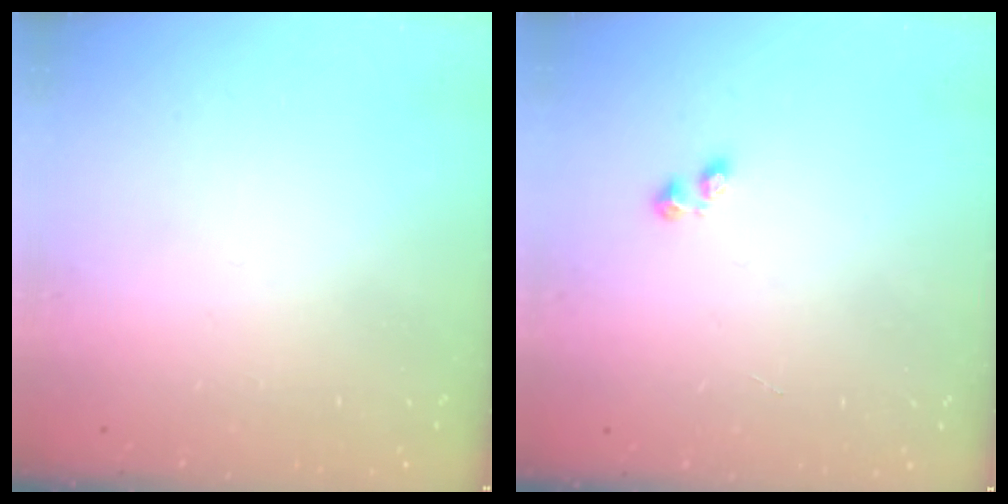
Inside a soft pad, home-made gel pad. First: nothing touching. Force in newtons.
{"total": 1.9, "press": 1.8, "slide": 0.5}